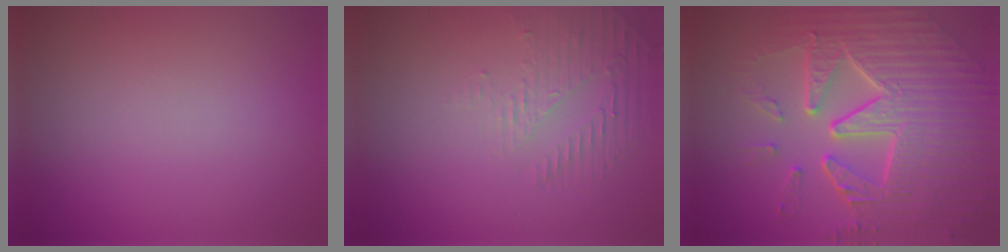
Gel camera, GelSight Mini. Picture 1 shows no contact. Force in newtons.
{"total": 1.7, "press": 0.8, "slide": 1.5}
{"total": 9.4, "press": 6.4, "slide": 6.9}